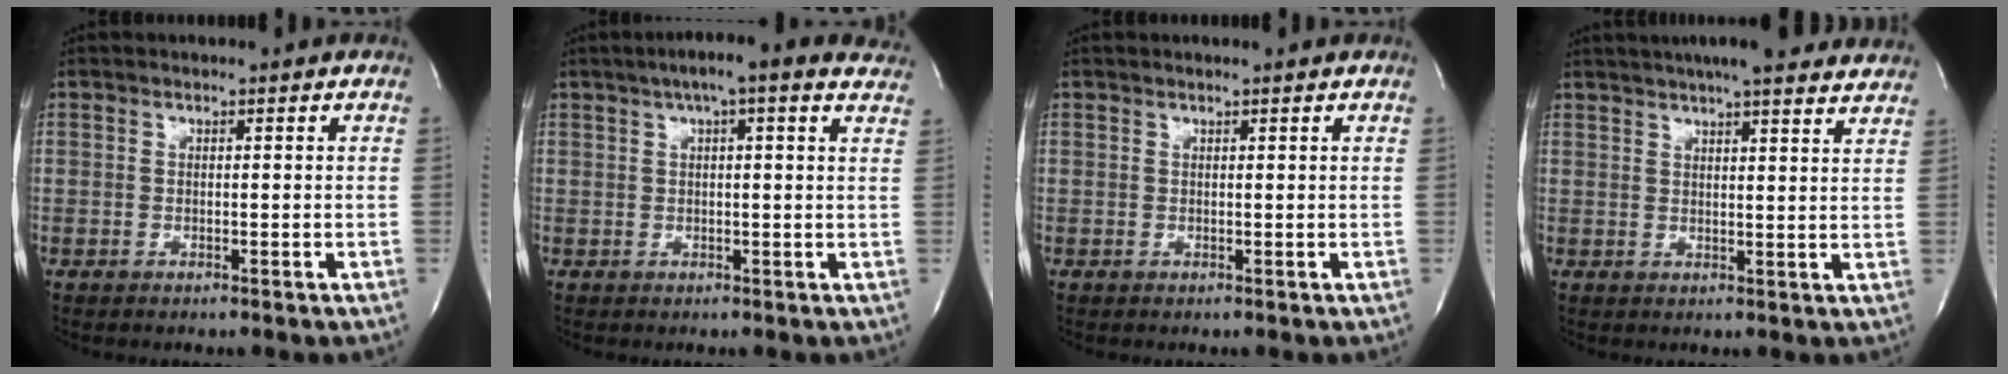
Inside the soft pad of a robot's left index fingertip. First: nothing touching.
{"total": 11.0, "force": [8.1, 2.0, 7.1], "torque": [-0.103, 0.031, 0.094]}
{"total": 0.8, "force": [0.7, -0.2, 0.4], "torque": [-0.014, -0.001, 0.014]}
{"total": 17.6, "force": [15.4, 2.3, 8.3], "torque": [-0.124, 0.031, 0.192]}